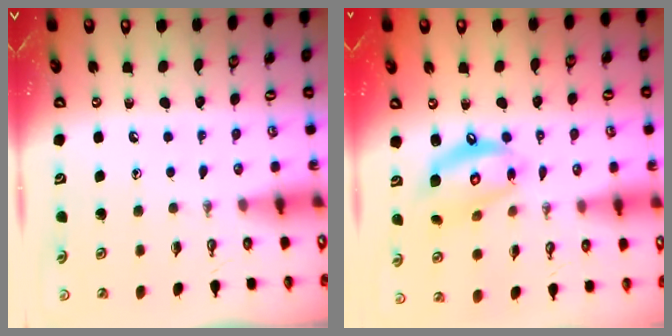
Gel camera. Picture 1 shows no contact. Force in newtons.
{"total": 12.6, "press": 12.6, "slide": 1.1}